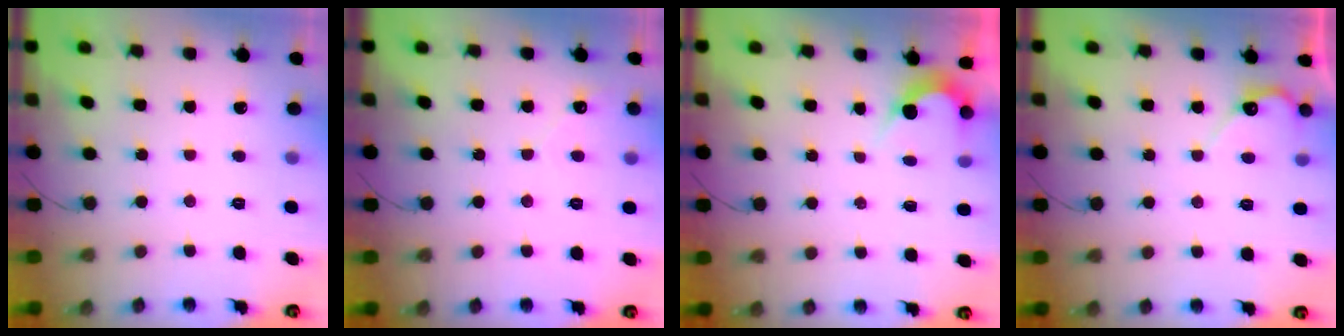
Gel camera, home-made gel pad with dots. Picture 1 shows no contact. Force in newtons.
{"total": 2.4, "press": 2.4, "slide": 0.2}
{"total": 2.6, "press": 2.6, "slide": 0.1}
{"total": 6.7, "press": 6.7, "slide": 0.5}